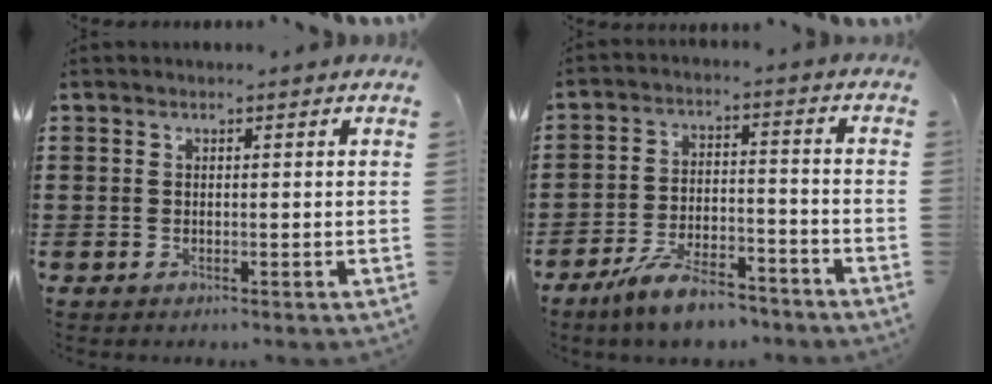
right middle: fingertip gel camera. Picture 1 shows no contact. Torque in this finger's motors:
{"motor_torque": [1.05, -0.45, 0.20, 0.11]}